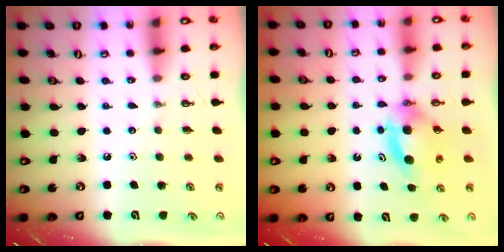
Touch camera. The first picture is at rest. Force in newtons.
{"total": 5.8, "press": 5.5, "slide": 1.7}